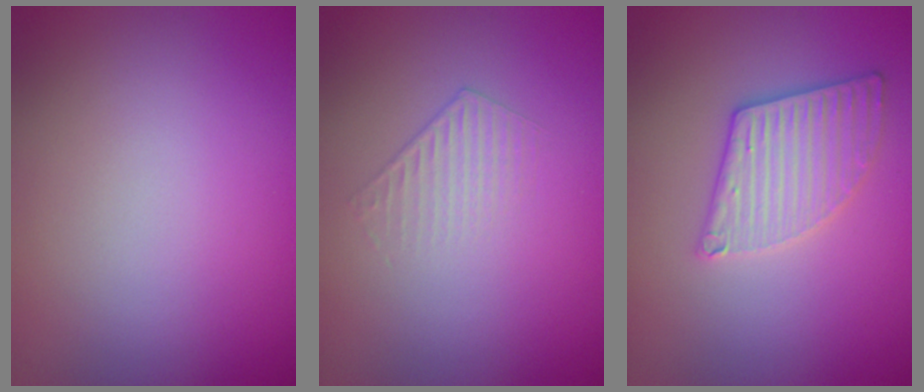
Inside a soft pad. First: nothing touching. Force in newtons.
{"total": 1.0, "press": 0.4, "slide": 0.9}
{"total": 3.4, "press": 3.4, "slide": 0.5}